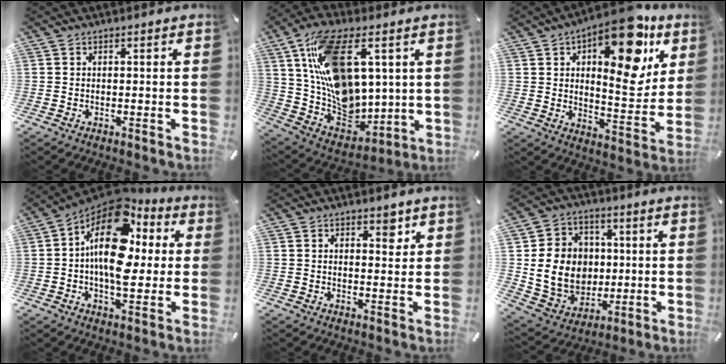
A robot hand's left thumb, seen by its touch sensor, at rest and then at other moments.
{"total": 19.8, "force": [7.0, 12.1, 14.0], "torque": [-0.261, -0.032, 0.132]}
{"total": 19.9, "force": [10.1, 9.0, 14.7], "torque": [-0.182, -0.064, 0.159]}
{"total": 20.1, "force": [3.5, 12.0, 15.7], "torque": [-0.273, -0.030, 0.054]}
{"total": 3.6, "force": [1.9, 2.2, 2.1], "torque": [-0.014, -0.012, 0.026]}
{"total": 14.2, "force": [0.6, 12.8, 6.0], "torque": [-0.121, 0.005, 0.023]}